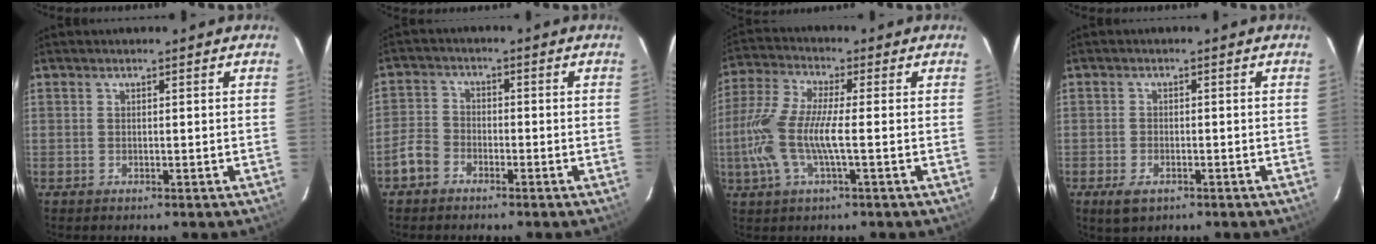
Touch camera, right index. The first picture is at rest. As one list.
[{"total": 4.5, "force": [-2.8, 3.2, 1.4], "torque": [-0.035, 0.014, -0.057]}, {"total": 11.5, "force": [-2.1, 2.2, 11.1], "torque": [-0.244, 0.000, -0.043]}, {"total": 3.8, "force": [-2.2, 2.1, 2.4], "torque": [-0.055, -0.009, -0.037]}]